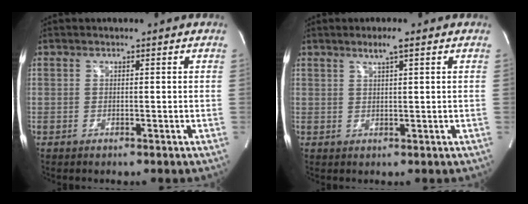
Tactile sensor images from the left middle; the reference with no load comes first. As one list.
[{"total": 2.4, "force": [1.5, -0.1, 1.9], "torque": [-0.039, 0.000, 0.029]}]